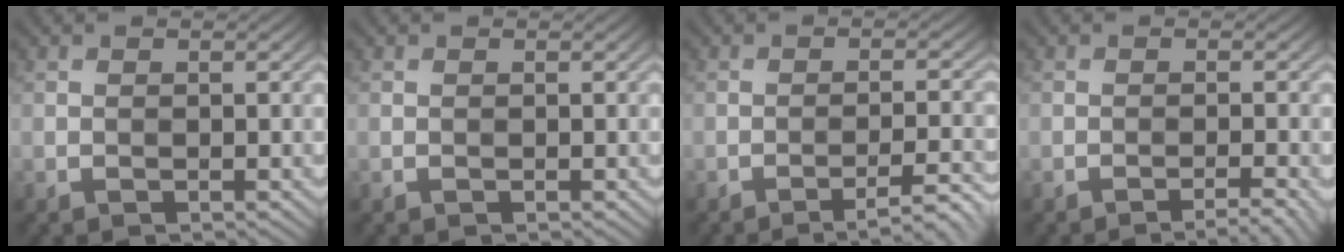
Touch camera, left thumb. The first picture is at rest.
{"total": 0.0}
{"total": 4.6, "force": [-3.2, 0.5, 3.2], "torque": [-0.055, 0.011, -0.050]}
{"total": 2.9, "force": [-1.9, 0.4, 2.2], "torque": [-0.030, 0.008, -0.034]}